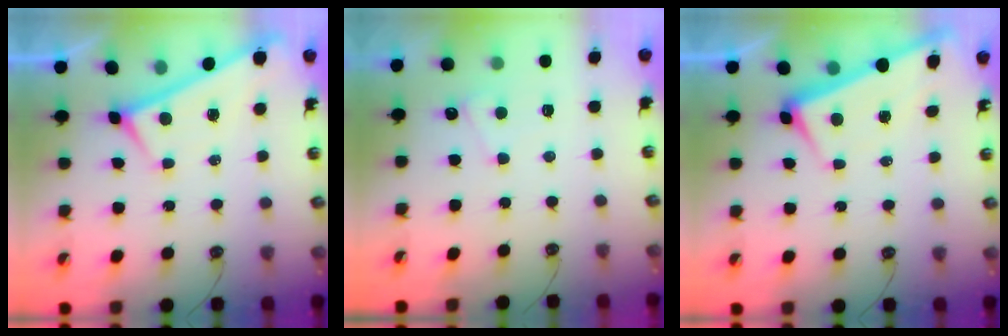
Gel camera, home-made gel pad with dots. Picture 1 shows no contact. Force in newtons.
{"total": 2.2, "press": 2.2, "slide": 0.5}
{"total": 1.9, "press": 1.8, "slide": 0.6}